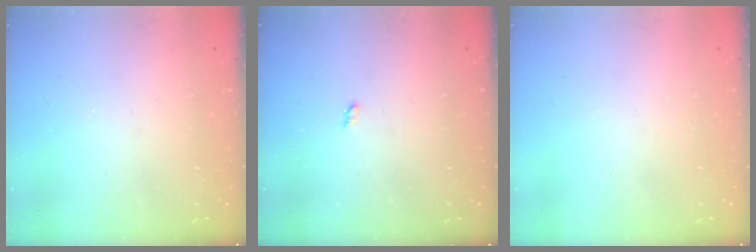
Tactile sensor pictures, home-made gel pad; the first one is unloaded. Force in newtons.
{"total": 1.2, "press": 1.2, "slide": 0.2}
{"total": 0.0}